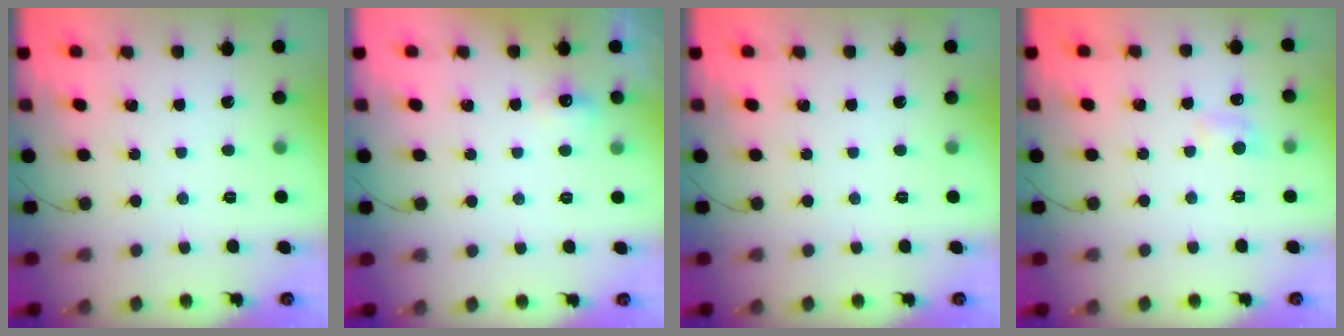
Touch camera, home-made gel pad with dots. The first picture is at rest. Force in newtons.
{"total": 7.0, "press": 4.3, "slide": 5.6}
{"total": 0.0}
{"total": 5.1, "press": 4.8, "slide": 1.5}